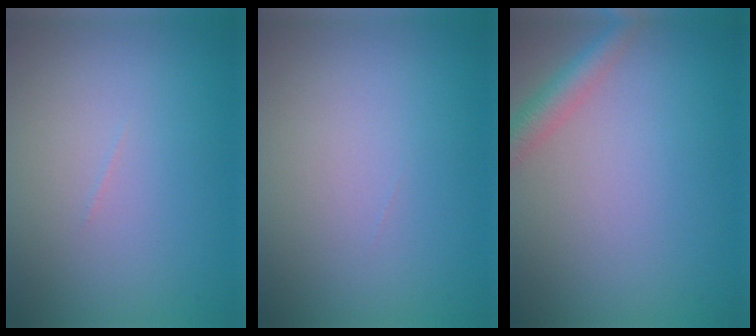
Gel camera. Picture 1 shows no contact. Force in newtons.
{"total": 0.0}
{"total": 2.6, "press": 2.6, "slide": 0.2}